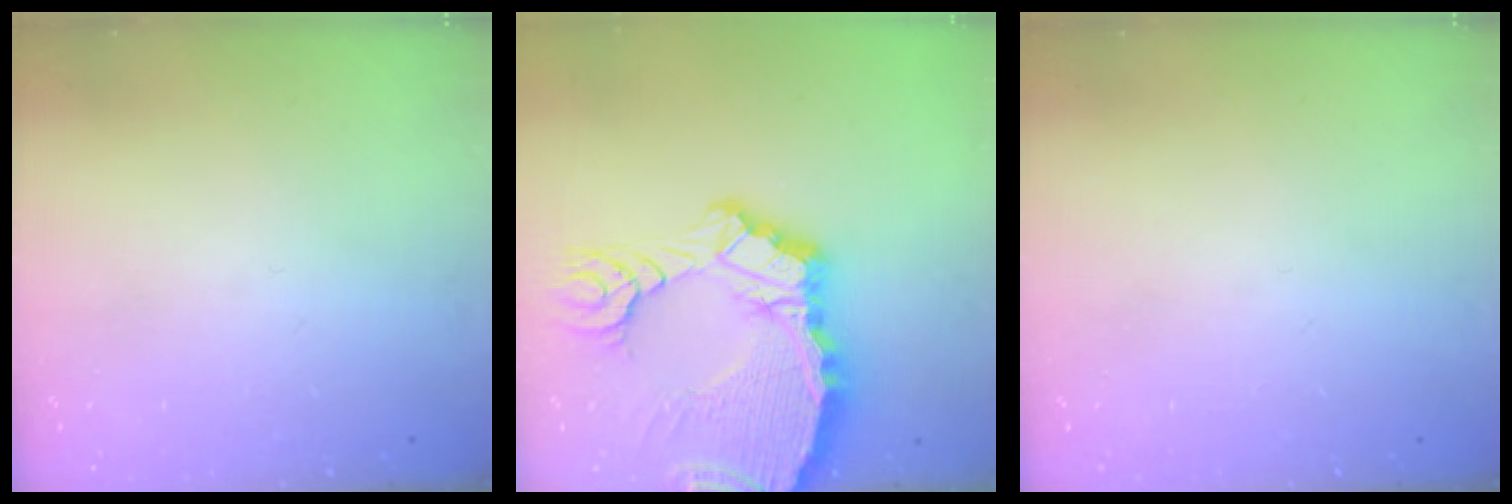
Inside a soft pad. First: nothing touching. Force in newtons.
{"total": 18.0, "press": 17.8, "slide": 2.2}
{"total": 0.0}